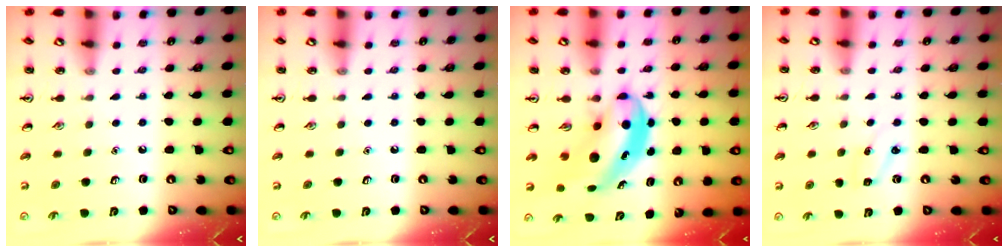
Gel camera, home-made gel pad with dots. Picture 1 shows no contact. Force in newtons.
{"total": 0.0}
{"total": 6.2, "press": 6.0, "slide": 1.7}
{"total": 2.5, "press": 2.4, "slide": 0.8}